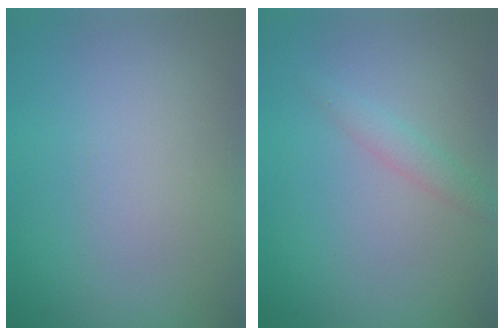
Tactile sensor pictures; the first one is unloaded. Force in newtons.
{"total": 1.4, "press": 1.4, "slide": 0.1}